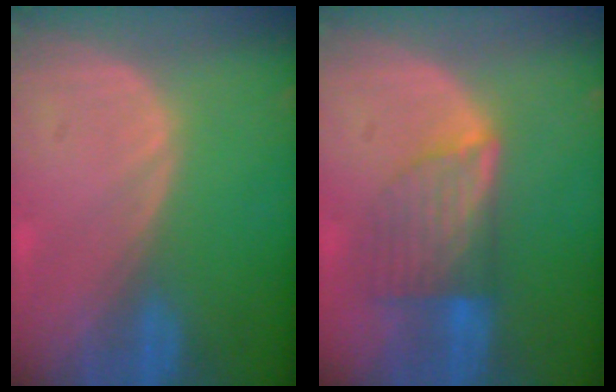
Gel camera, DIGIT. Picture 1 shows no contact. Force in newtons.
{"total": 7.2, "press": 6.3, "slide": 3.4}